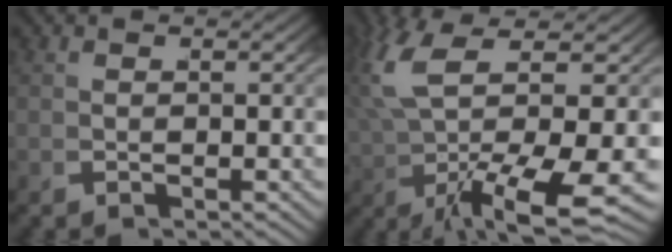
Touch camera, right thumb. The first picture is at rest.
{"total": 8.7, "force": [1.5, 3.5, 7.8], "torque": [-0.166, -0.008, 0.039]}